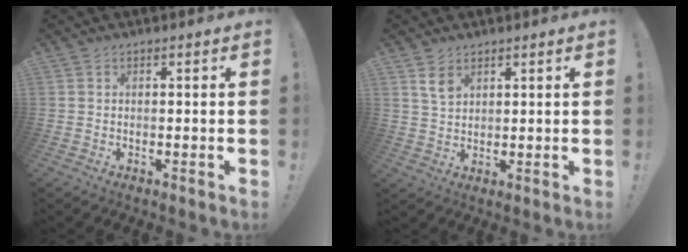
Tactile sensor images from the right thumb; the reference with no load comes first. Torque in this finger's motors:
{"motor_torque": [0.06, -0.02, 0.00, 0.06, 0.05]}